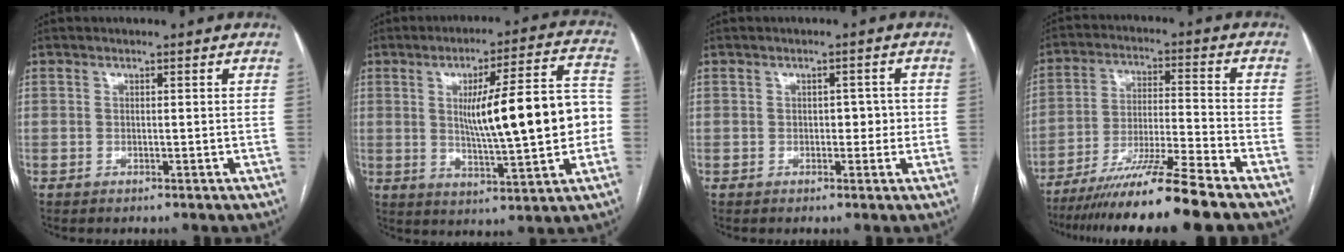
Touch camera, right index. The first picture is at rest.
{"total": 16.7, "force": [0.2, 2.3, 16.5], "torque": [-0.242, 0.024, 0.007]}
{"total": 2.5, "force": [-0.1, 1.6, 2.0], "torque": [-0.018, 0.009, -0.003]}
{"total": 13.7, "force": [-11.0, -2.1, 8.0], "torque": [-0.131, -0.026, -0.187]}